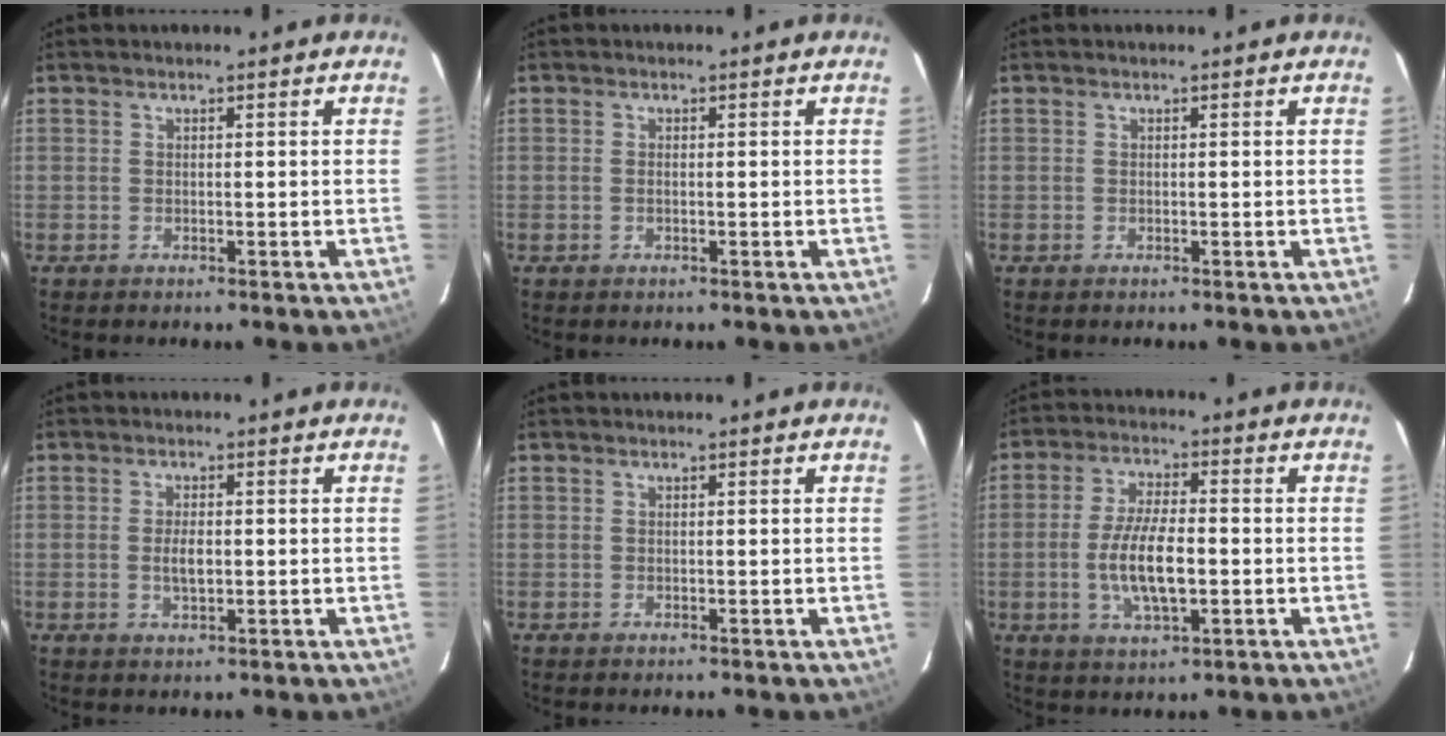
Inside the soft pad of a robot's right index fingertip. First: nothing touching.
{"total": 0.5, "force": [-0.1, 0.3, 0.5], "torque": [-0.012, 0.000, -0.003]}
{"total": 0.0}
{"total": 2.9, "force": [-0.3, 1.3, 2.6], "torque": [-0.048, -0.001, -0.004]}
{"total": 0.0}
{"total": 9.8, "force": [-1.8, 3.4, 9.0], "torque": [-0.180, -0.002, -0.032]}